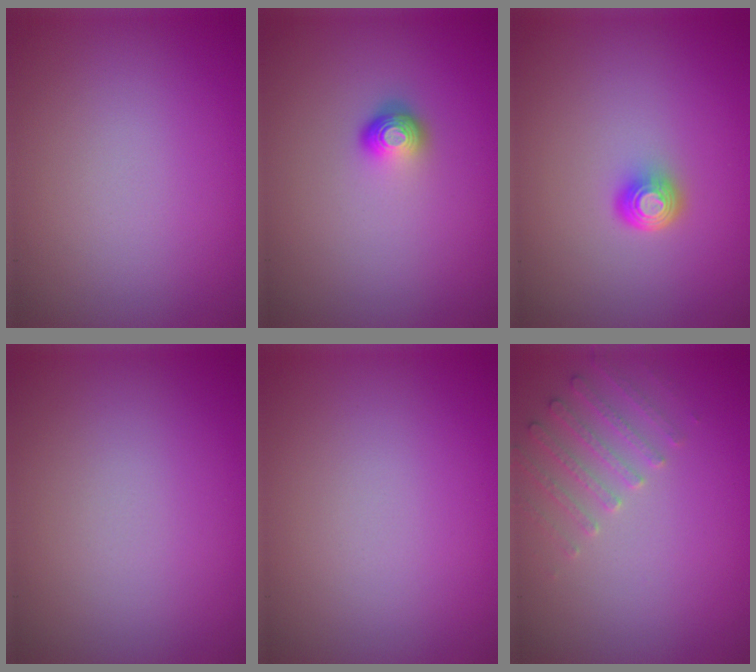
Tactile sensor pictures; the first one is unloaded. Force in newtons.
{"total": 1.9, "press": 1.3, "slide": 1.4}
{"total": 1.7, "press": 1.2, "slide": 1.2}
{"total": 0.0}
{"total": 0.0}
{"total": 2.3, "press": 2.2, "slide": 0.6}